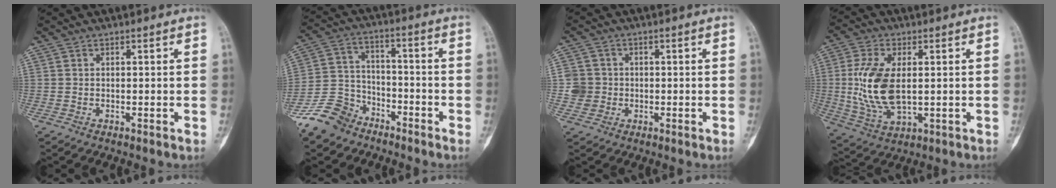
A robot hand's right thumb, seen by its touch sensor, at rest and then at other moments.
{"total": 9.3, "force": [-7.1, 5.5, 2.2], "torque": [-0.031, 0.048, -0.148]}
{"total": 4.2, "force": [-0.3, 4.1, 0.5], "torque": [0.014, 0.008, -0.009]}
{"total": 13.4, "force": [0.8, 7.2, 11.2], "torque": [-0.234, -0.010, 0.025]}